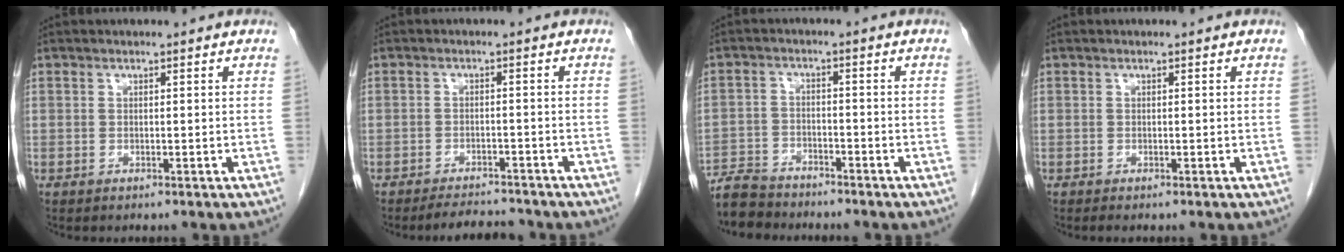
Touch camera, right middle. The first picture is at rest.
{"total": 4.5, "force": [-4.3, 0.8, 0.8], "torque": [-0.015, -0.011, -0.068]}
{"total": 6.1, "force": [-5.8, 1.7, 0.6], "torque": [-0.013, -0.012, -0.107]}
{"total": 0.0}